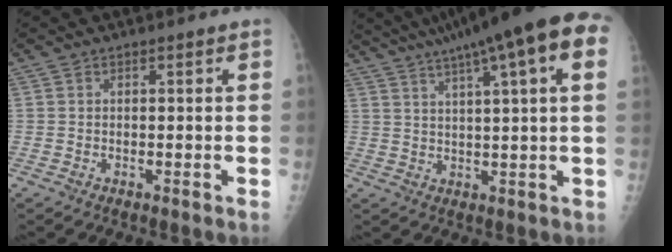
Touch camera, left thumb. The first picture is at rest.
{"total": 20.4, "force": [10.9, 3.2, 16.9], "torque": [-0.264, 0.025, 0.146]}